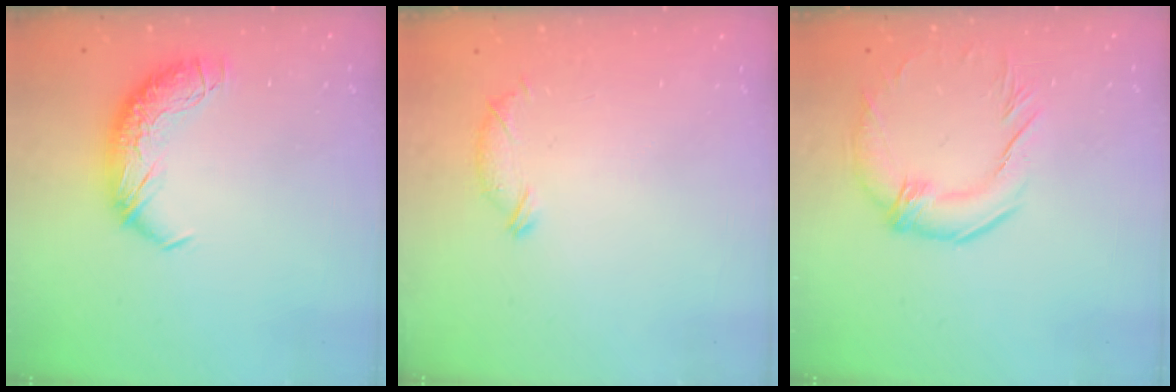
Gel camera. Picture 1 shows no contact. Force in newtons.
{"total": 5.6, "press": 5.6, "slide": 0.7}
{"total": 2.9, "press": 2.5, "slide": 1.5}